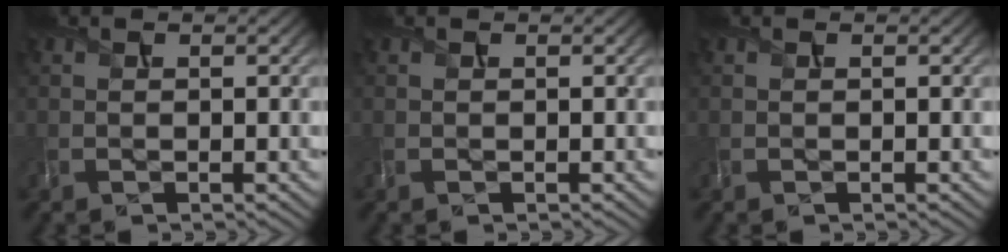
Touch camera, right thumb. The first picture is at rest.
{"total": 0.0}
{"total": 0.0}